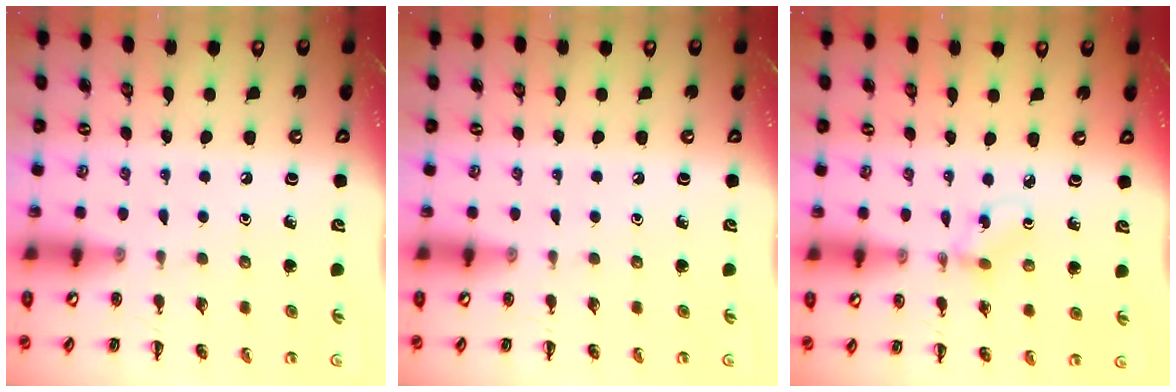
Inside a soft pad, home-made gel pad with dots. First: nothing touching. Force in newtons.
{"total": 0.0}
{"total": 1.3, "press": 1.0, "slide": 0.7}